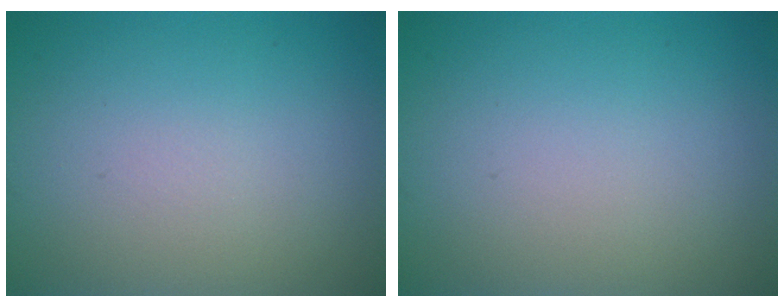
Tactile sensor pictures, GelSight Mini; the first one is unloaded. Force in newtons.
{"total": 0.0}